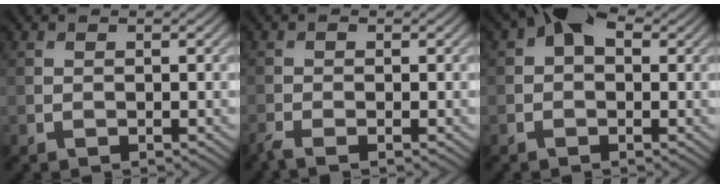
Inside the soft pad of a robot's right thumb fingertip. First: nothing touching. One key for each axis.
{"total": 1.6, "fx": -1.3, "fy": 0.1, "fz": 0.9, "tx": -0.025, "ty": -0.003, "tz": -0.033}
{"total": 4.9, "fx": 1.5, "fy": 3.0, "fz": 3.6, "tx": -0.053, "ty": 0.016, "tz": 0.005}